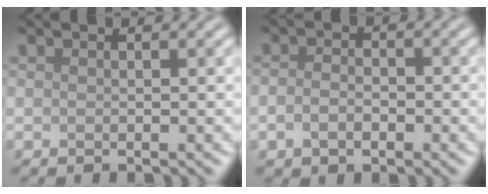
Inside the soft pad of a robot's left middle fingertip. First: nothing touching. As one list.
[{"total": 2.2, "force": [-0.8, 1.5, 1.4], "torque": [-0.027, -0.001, -0.018]}]